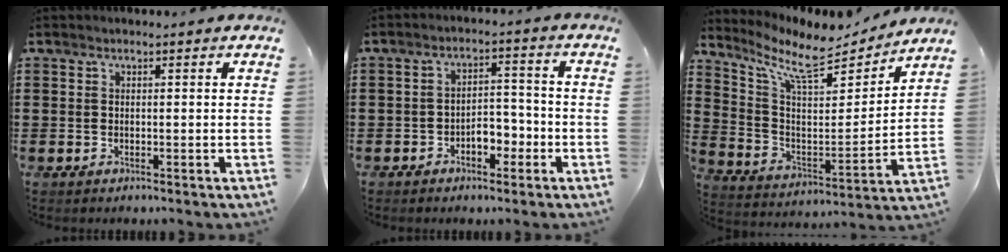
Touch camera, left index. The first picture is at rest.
{"total": 4.3, "force": [-2.4, 2.4, 2.7], "torque": [-0.051, 0.009, -0.048]}
{"total": 10.4, "force": [8.3, 3.0, 5.5], "torque": [-0.137, -0.052, 0.141]}